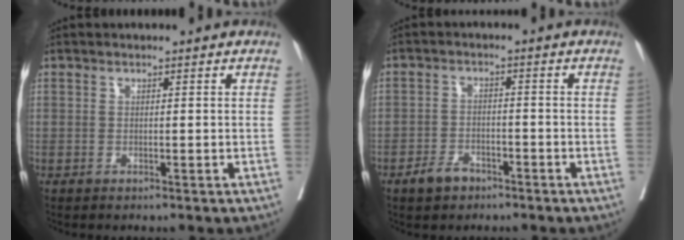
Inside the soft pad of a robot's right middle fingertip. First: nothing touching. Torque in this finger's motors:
{"motor_torque": [0.63, -0.40, 0.00, 0.01]}